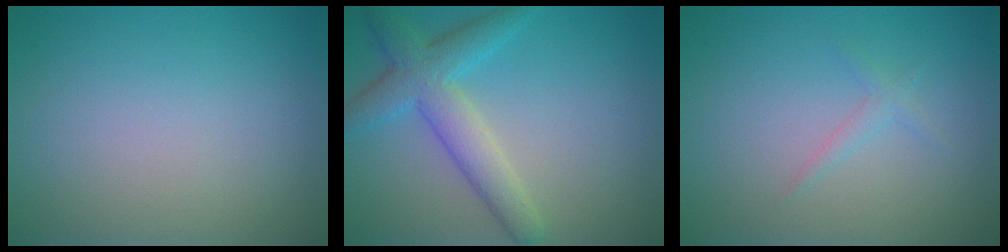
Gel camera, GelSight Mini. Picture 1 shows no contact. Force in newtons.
{"total": 4.8, "press": 4.8, "slide": 0.2}
{"total": 1.0, "press": 1.0, "slide": 0.0}